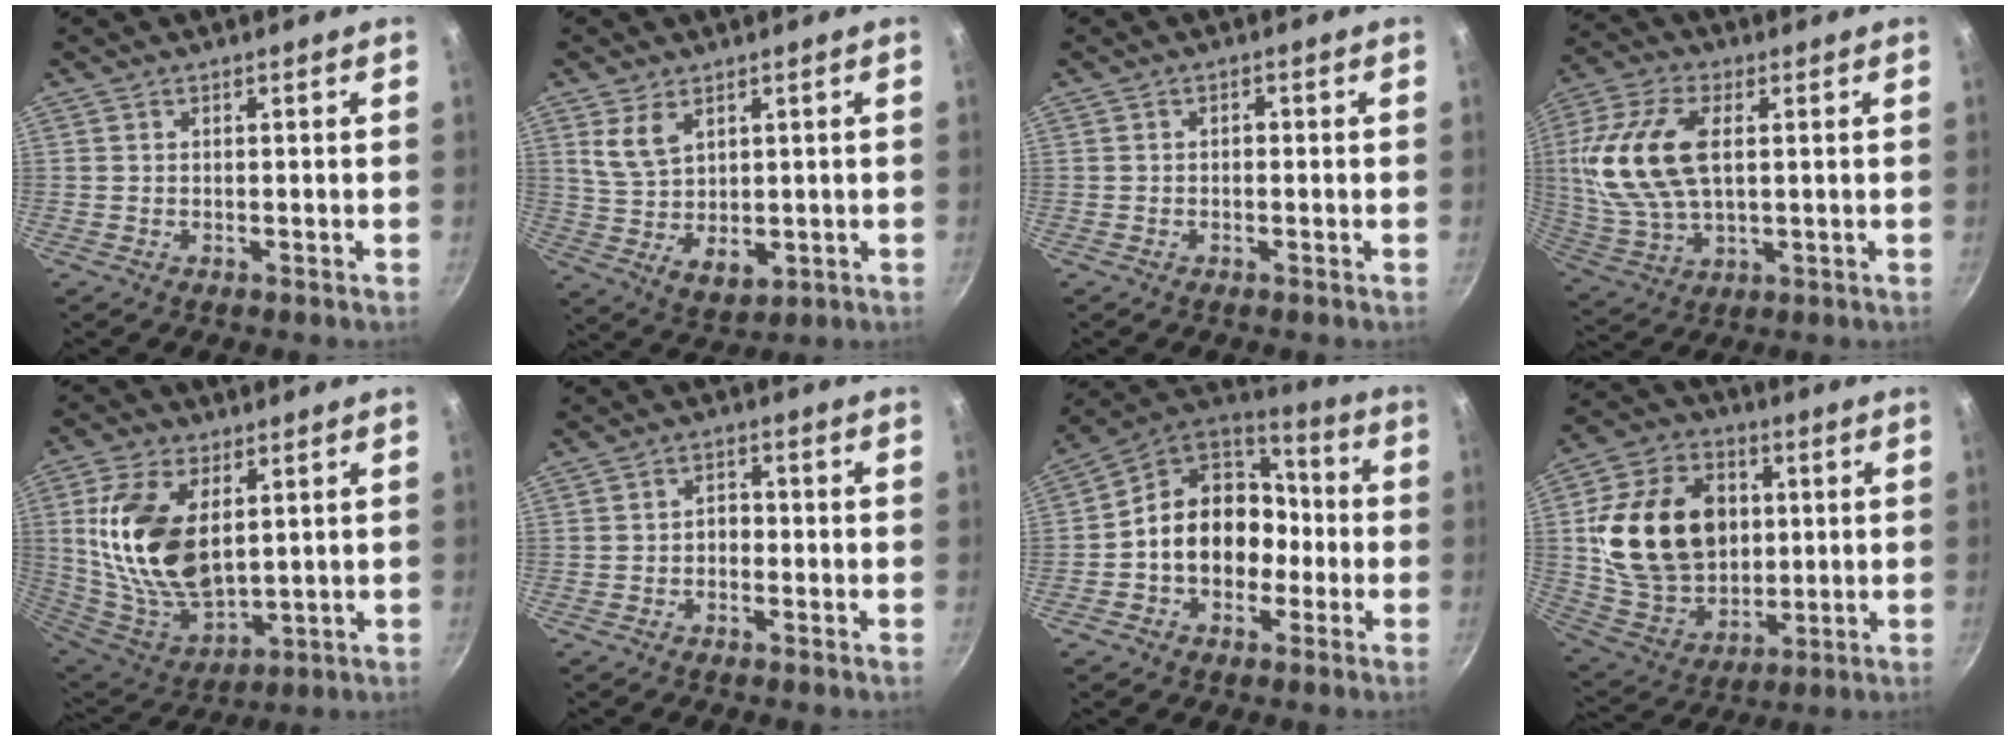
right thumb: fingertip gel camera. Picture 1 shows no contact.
{"total": 8.5, "force": [3.4, 5.3, 5.7], "torque": [-0.088, -0.031, 0.076]}
{"total": 1.0, "force": [-0.3, 0.7, 0.7], "torque": [-0.010, 0.006, -0.006]}
{"total": 17.2, "force": [2.9, 9.5, 14.1], "torque": [-0.285, -0.001, 0.053]}
{"total": 19.0, "force": [4.2, 10.7, 15.1], "torque": [-0.280, -0.028, 0.095]}
{"total": 2.7, "force": [-0.8, 2.0, 1.6], "torque": [-0.008, 0.016, -0.017]}
{"total": 15.7, "force": [-2.5, 12.5, 9.1], "torque": [-0.096, 0.058, -0.056]}
{"total": 22.7, "force": [3.1, 16.8, 14.9], "torque": [-0.239, 0.001, 0.062]}